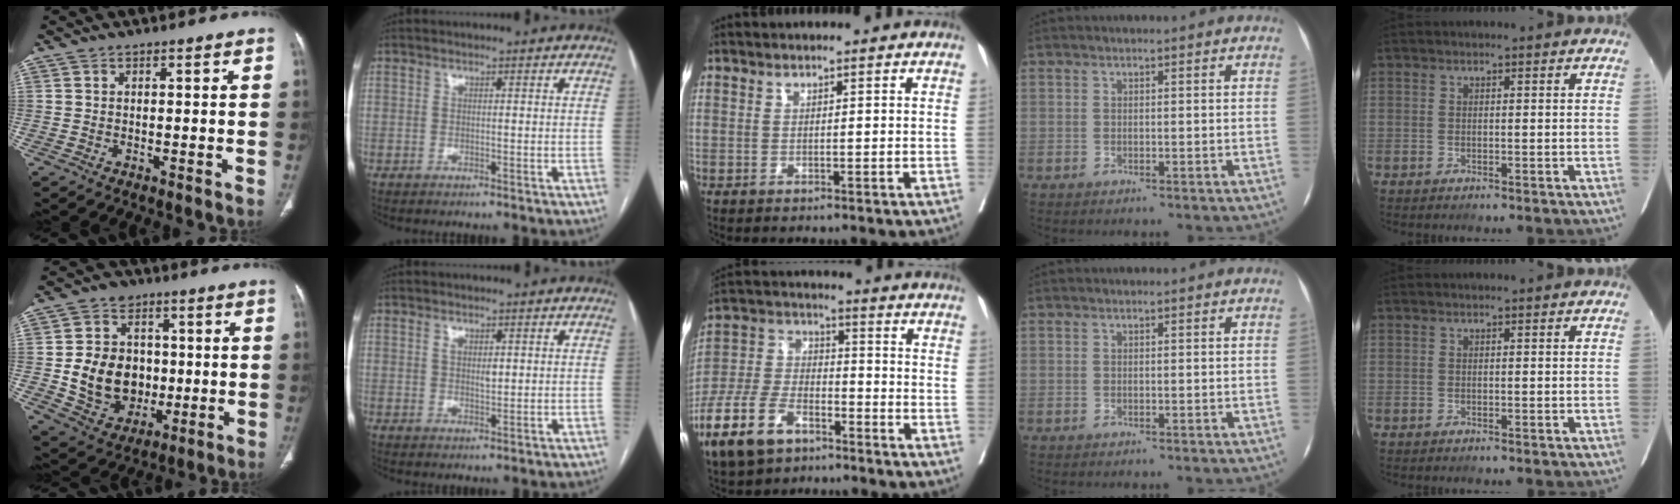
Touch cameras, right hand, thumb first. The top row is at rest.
{"thumb": {"total": 15.9, "force": [-0.7, 13.3, 8.7], "torque": [-0.106, 0.008, 0.003]}, "index": {"total": 2.4, "force": [0.7, 1.3, 1.9], "torque": [-0.031, -0.002, 0.012]}, "middle": {"total": 12.2, "force": [-7.6, 6.2, 7.2], "torque": [-0.167, -0.006, -0.151]}}